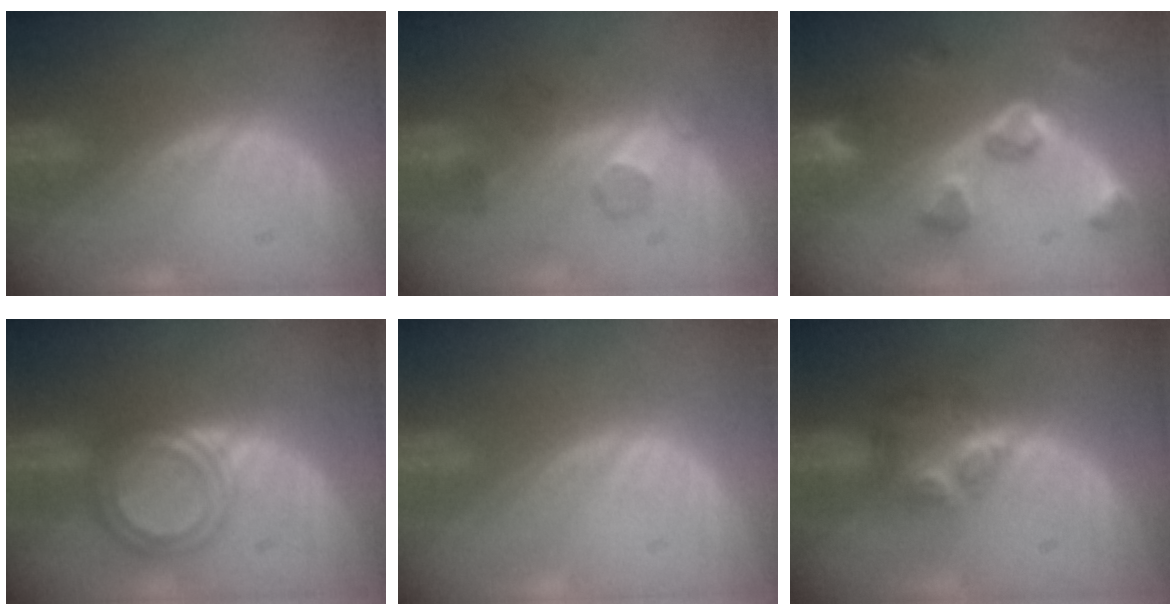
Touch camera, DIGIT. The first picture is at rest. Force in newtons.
{"total": 4.5, "press": 4.2, "slide": 1.6}
{"total": 7.6, "press": 7.2, "slide": 2.5}
{"total": 5.2, "press": 5.2, "slide": 0.1}
{"total": 0.0}
{"total": 6.2, "press": 5.5, "slide": 2.8}